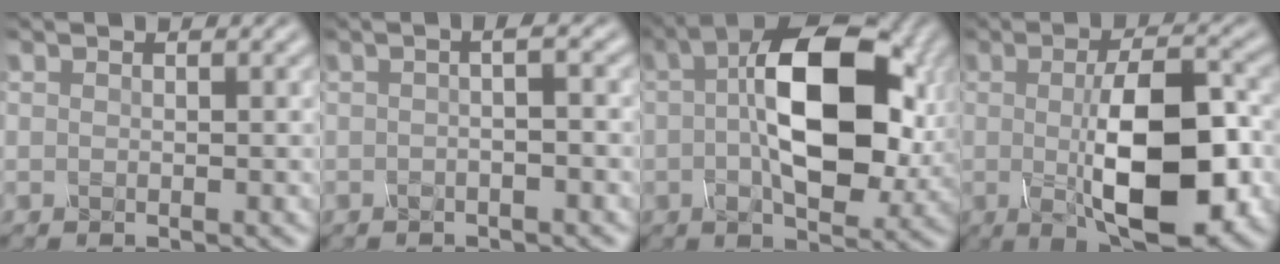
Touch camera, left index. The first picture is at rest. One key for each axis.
{"total": 2.8, "fx": 0.1, "fy": 0.8, "fz": 2.6, "tx": -0.023, "ty": 0.004, "tz": -0.015}
{"total": 11.8, "fx": 1.4, "fy": 5.6, "fz": 10.2, "tx": -0.159, "ty": 0.016, "tz": 0.017}
{"total": 11.0, "fx": -0.9, "fy": 3.9, "fz": 10.3, "tx": -0.161, "ty": -0.004, "tz": -0.011}